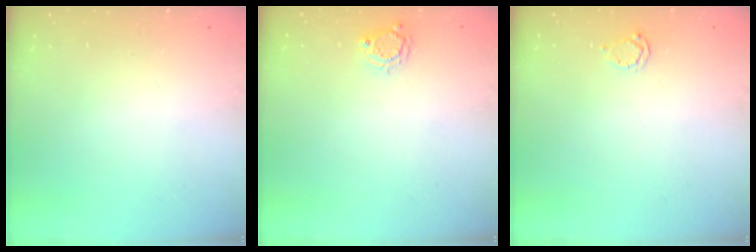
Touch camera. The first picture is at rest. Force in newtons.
{"total": 3.9, "press": 3.9, "slide": 0.4}
{"total": 2.4, "press": 2.4, "slide": 0.2}